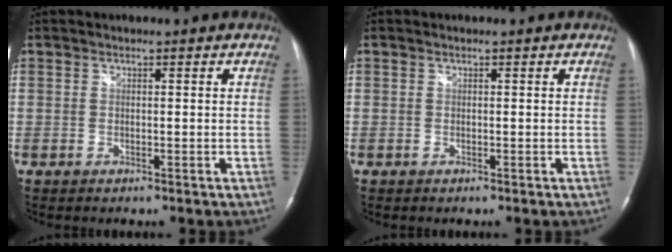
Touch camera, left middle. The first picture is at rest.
{"total": 0.0}